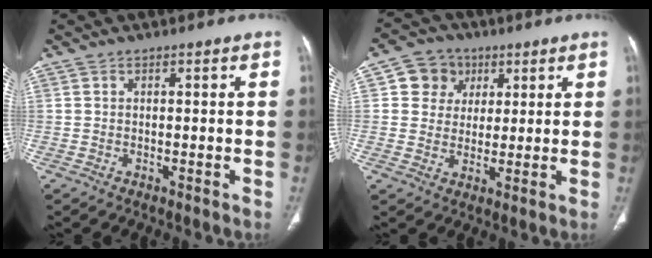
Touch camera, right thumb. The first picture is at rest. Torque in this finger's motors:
{"motor_torque": [0.11, 1.28, 0.19, -0.50, 0.01]}